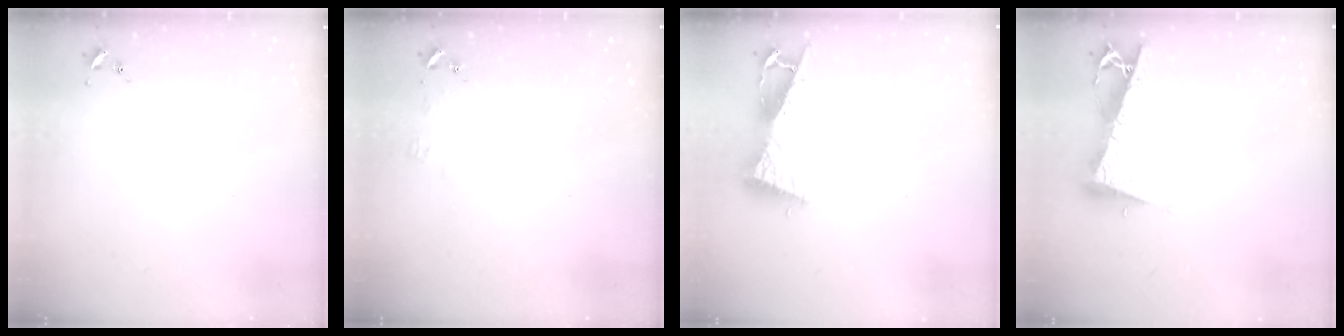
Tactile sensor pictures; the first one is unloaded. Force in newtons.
{"total": 4.2, "press": 4.2, "slide": 0.5}
{"total": 8.9, "press": 8.9, "slide": 0.3}
{"total": 10.6, "press": 10.5, "slide": 1.3}